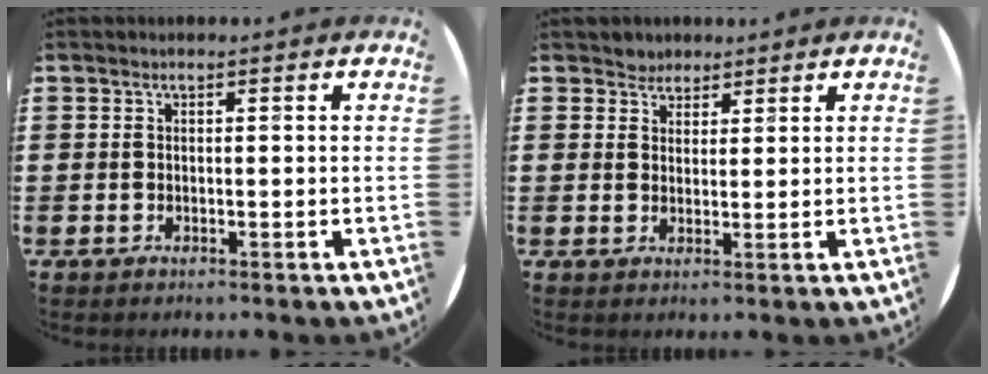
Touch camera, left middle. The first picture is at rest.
{"total": 2.3, "force": [2.0, 1.1, -0.2], "torque": [-0.001, 0.006, 0.040]}